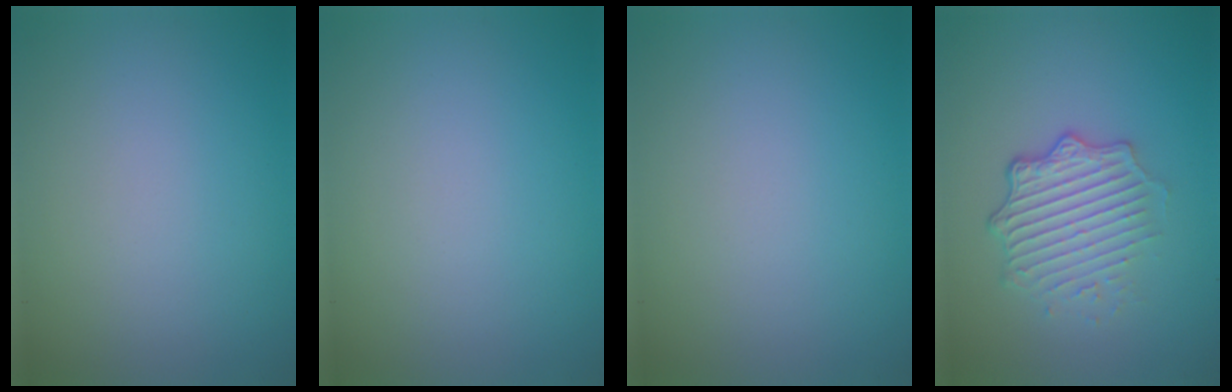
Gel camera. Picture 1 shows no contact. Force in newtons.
{"total": 0.0}
{"total": 0.0}
{"total": 4.9, "press": 3.5, "slide": 3.4}